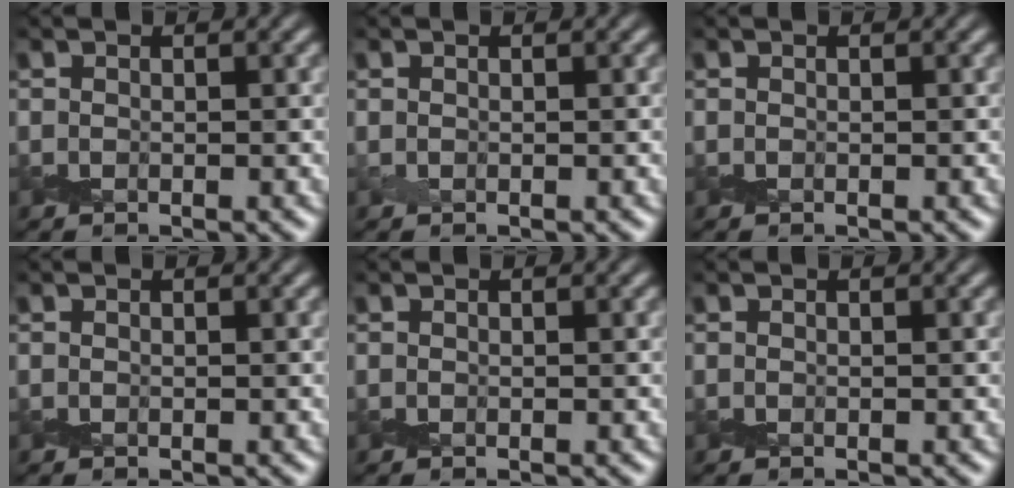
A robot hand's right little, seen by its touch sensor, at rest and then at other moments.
{"total": 0.0}
{"total": 0.0}
{"total": 0.0}
{"total": 0.0}
{"total": 0.0}